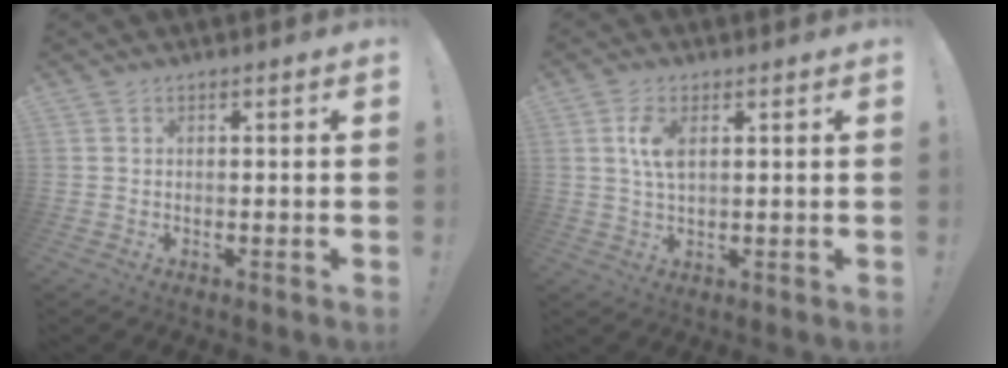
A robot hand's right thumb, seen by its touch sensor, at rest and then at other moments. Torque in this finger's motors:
{"motor_torque": [0.00, 0.07, 0.31, -0.03, 0.21]}